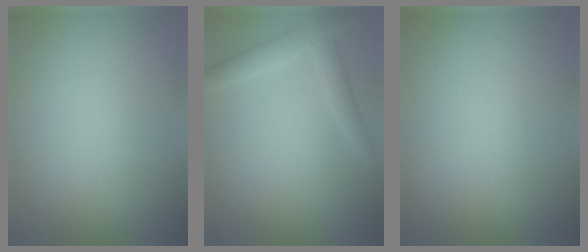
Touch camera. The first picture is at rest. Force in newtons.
{"total": 2.7, "press": 2.7, "slide": 0.1}
{"total": 0.0}